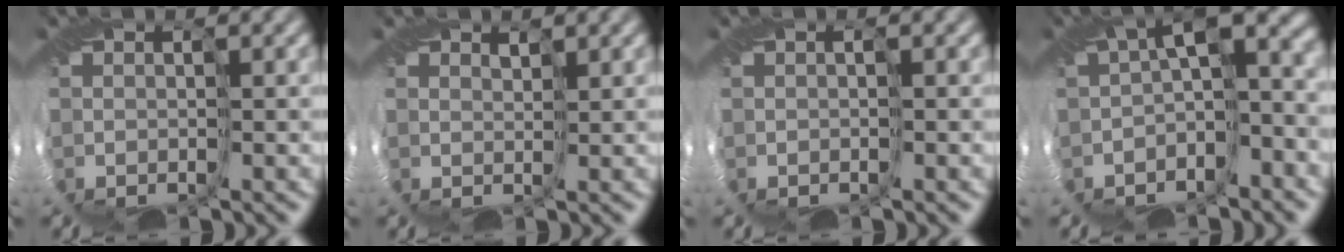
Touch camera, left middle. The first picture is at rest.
{"total": 0.6, "force": [0.5, 0.1, -0.1], "torque": [0.000, -0.001, 0.012]}
{"total": 0.0}
{"total": 8.3, "force": [-0.6, 3.5, 7.5], "torque": [-0.104, 0.010, -0.020]}